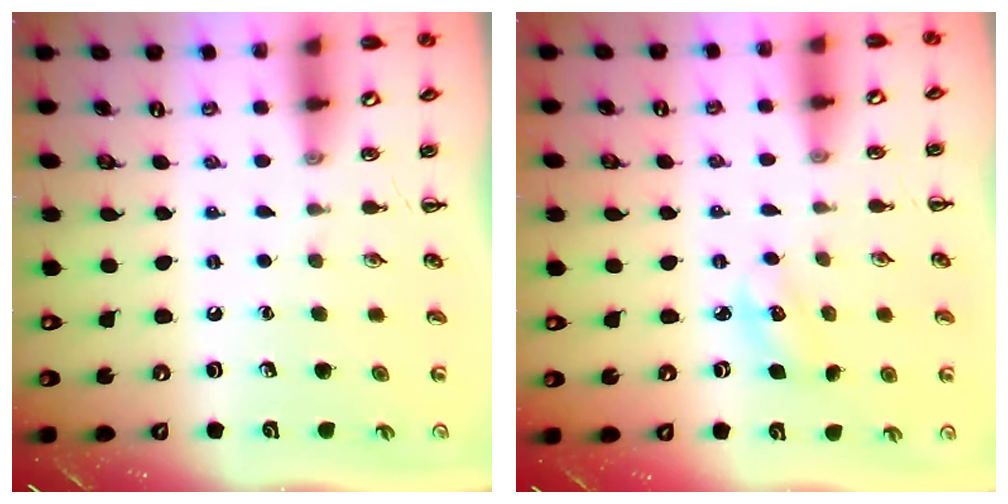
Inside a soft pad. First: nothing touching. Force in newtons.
{"total": 3.7, "press": 3.6, "slide": 1.0}